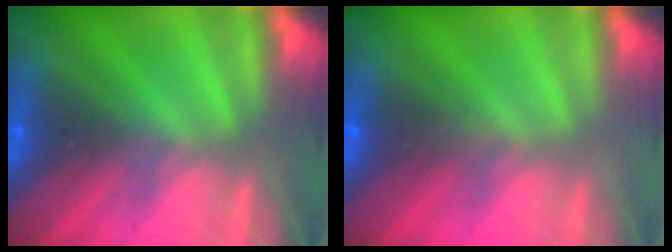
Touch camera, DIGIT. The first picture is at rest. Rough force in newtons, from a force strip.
{"total": 2.9}